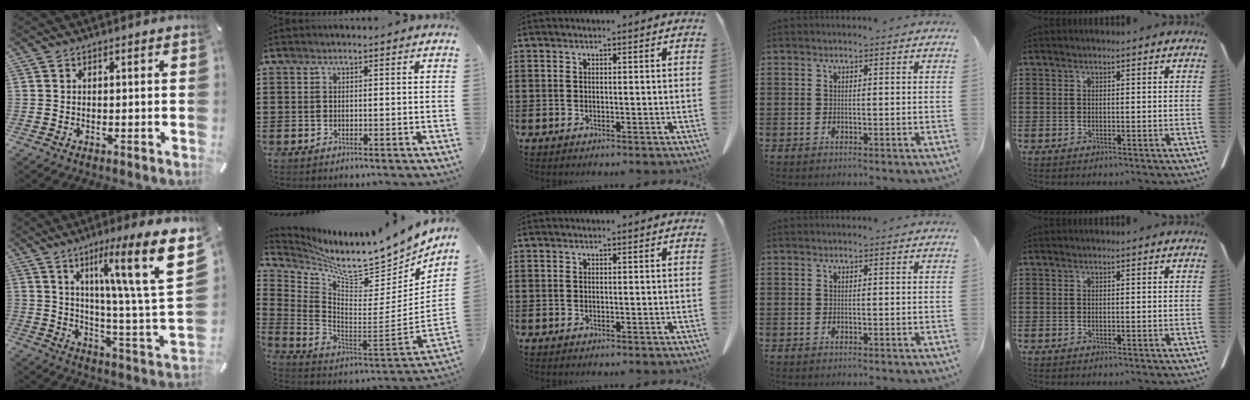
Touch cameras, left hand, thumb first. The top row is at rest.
{"thumb": {"total": 21.0, "force": [9.4, 2.9, 18.6], "torque": [-0.278, -0.057, 0.125]}, "index": {"total": 8.5, "force": [7.4, 0.9, 4.0], "torque": [-0.092, -0.079, 0.117]}}